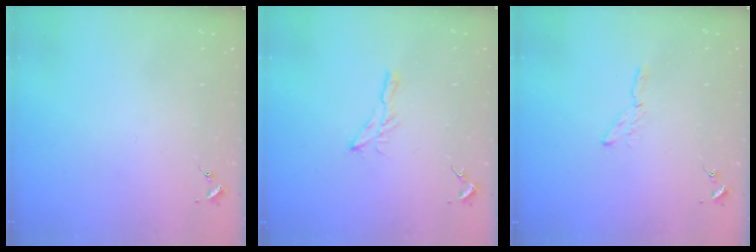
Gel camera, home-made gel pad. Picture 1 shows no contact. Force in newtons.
{"total": 6.0, "press": 6.0, "slide": 0.2}
{"total": 3.6, "press": 3.6, "slide": 0.3}